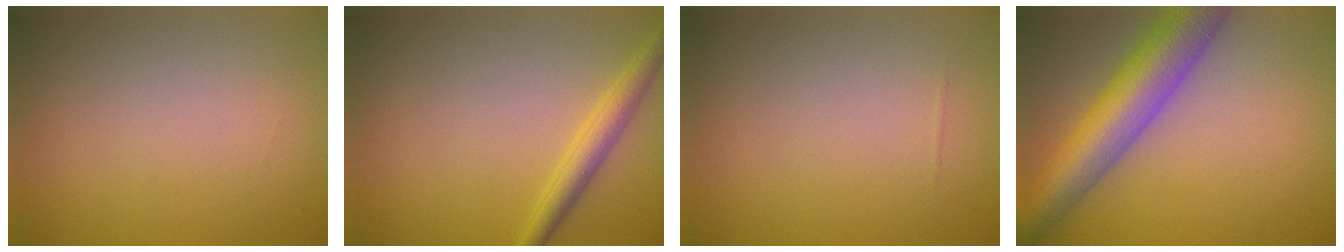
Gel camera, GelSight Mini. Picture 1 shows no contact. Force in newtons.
{"total": 2.7, "press": 2.7, "slide": 0.1}
{"total": 0.0}
{"total": 8.4, "press": 8.4, "slide": 0.4}